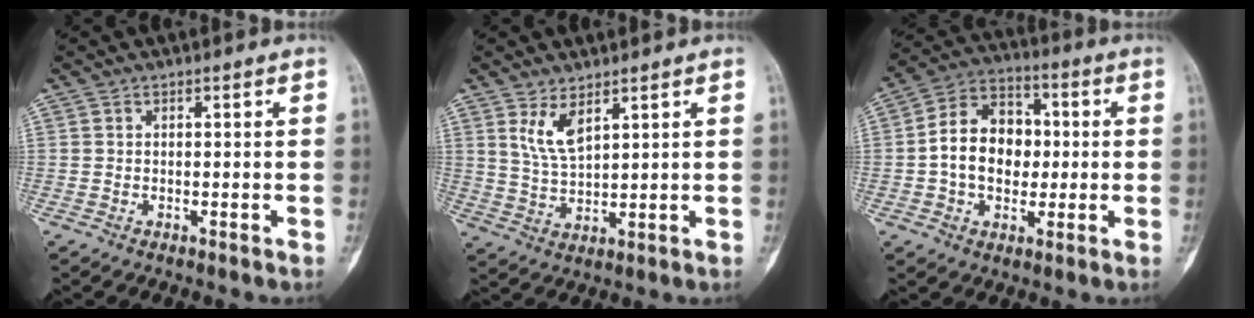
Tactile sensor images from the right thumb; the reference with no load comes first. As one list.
[{"total": 5.6, "force": [3.2, 2.2, 4.0], "torque": [-0.078, -0.023, 0.073]}, {"total": 13.2, "force": [-0.4, 9.9, 8.8], "torque": [-0.110, 0.030, -0.013]}]